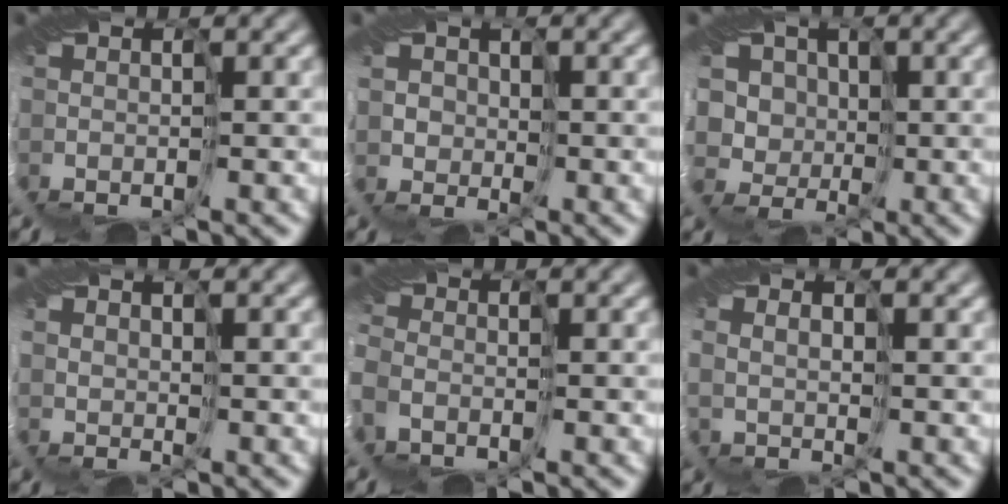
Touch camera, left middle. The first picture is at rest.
{"total": 2.4, "force": [1.5, 0.6, -1.8], "torque": [0.023, 0.008, 0.025]}
{"total": 4.7, "force": [3.2, 3.4, -0.5], "torque": [0.003, 0.005, 0.048]}
{"total": 2.7, "force": [2.0, -0.9, -1.6], "torque": [0.014, 0.008, 0.040]}
{"total": 2.5, "force": [-0.7, 2.3, 0.6], "torque": [-0.035, 0.002, -0.009]}
{"total": 2.1, "force": [2.1, -0.3, -0.4], "torque": [0.006, 0.015, 0.024]}